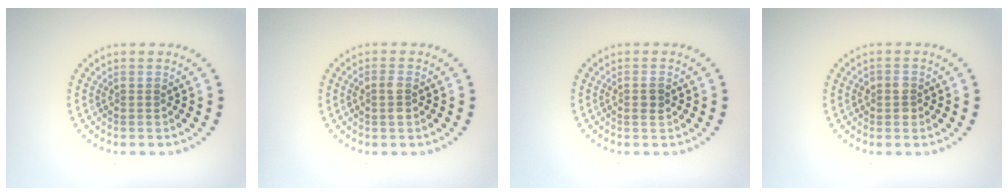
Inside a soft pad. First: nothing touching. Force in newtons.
{"total": 1.5, "press": 1.5, "slide": 0.3}
{"total": 1.2, "press": 1.1, "slide": 0.3}
{"total": 1.5, "press": 1.5, "slide": 0.3}